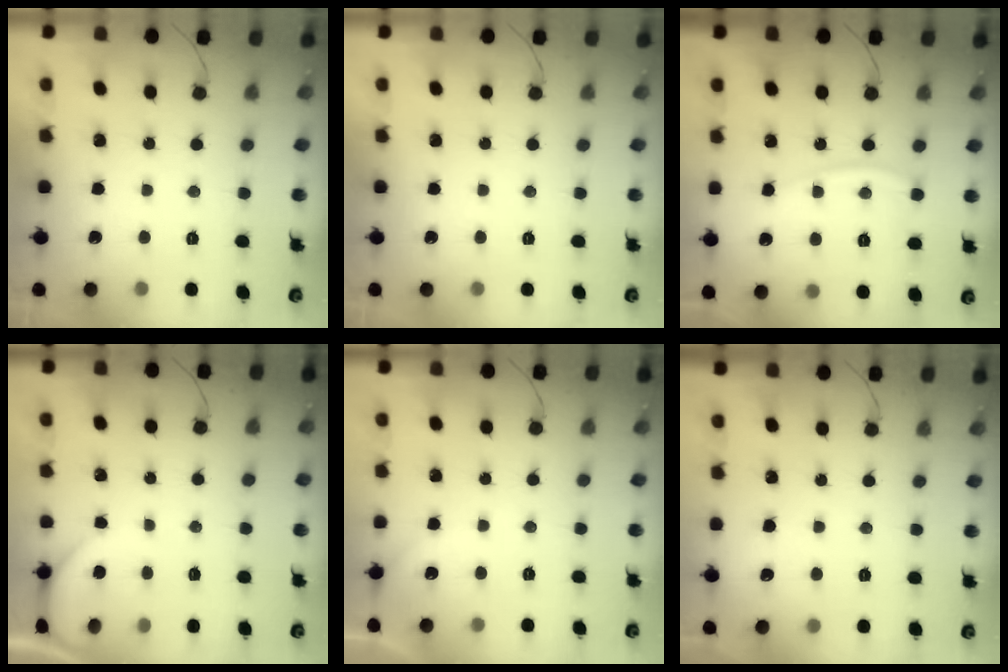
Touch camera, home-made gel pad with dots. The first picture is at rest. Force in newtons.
{"total": 0.0}
{"total": 7.9, "press": 7.9, "slide": 1.0}
{"total": 1.6, "press": 1.6, "slide": 0.2}
{"total": 3.1, "press": 3.1, "slide": 0.3}
{"total": 1.7, "press": 1.7, "slide": 0.3}